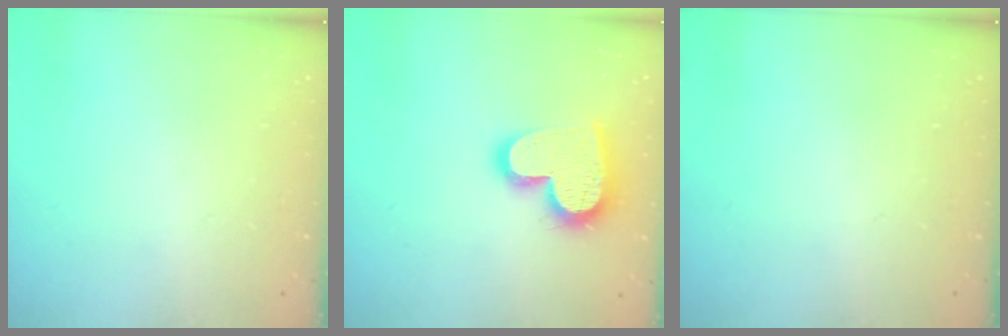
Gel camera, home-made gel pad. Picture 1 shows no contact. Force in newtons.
{"total": 16.7, "press": 16.7, "slide": 1.1}
{"total": 0.0}